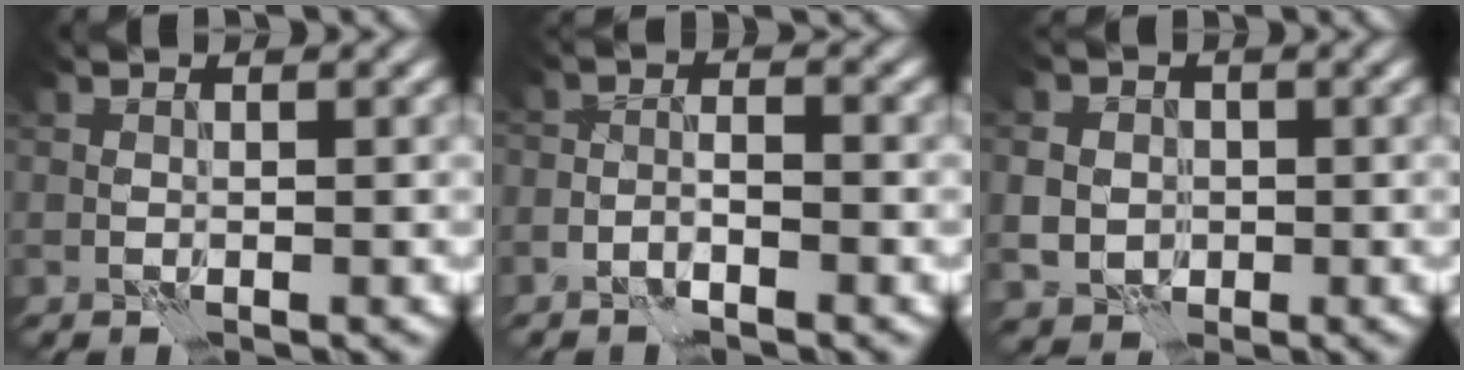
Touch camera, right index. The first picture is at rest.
{"total": 1.8, "force": [-1.4, 0.6, 1.0], "torque": [-0.006, 0.008, -0.033]}
{"total": 3.9, "force": [-0.1, 3.7, 1.4], "torque": [-0.016, 0.006, -0.016]}